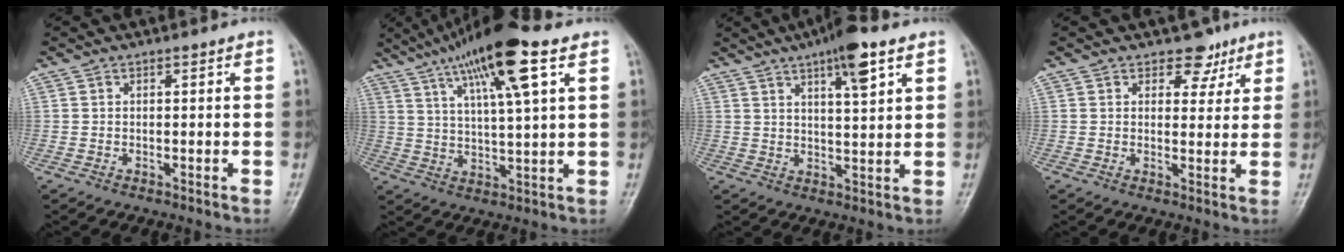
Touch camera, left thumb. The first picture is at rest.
{"total": 16.4, "force": [8.7, 2.7, 13.6], "torque": [-0.234, -0.010, 0.151]}
{"total": 9.2, "force": [5.3, 2.0, 7.3], "torque": [-0.107, -0.018, 0.081]}
{"total": 4.3, "force": [3.0, 2.9, 1.2], "torque": [0.013, -0.016, 0.041]}